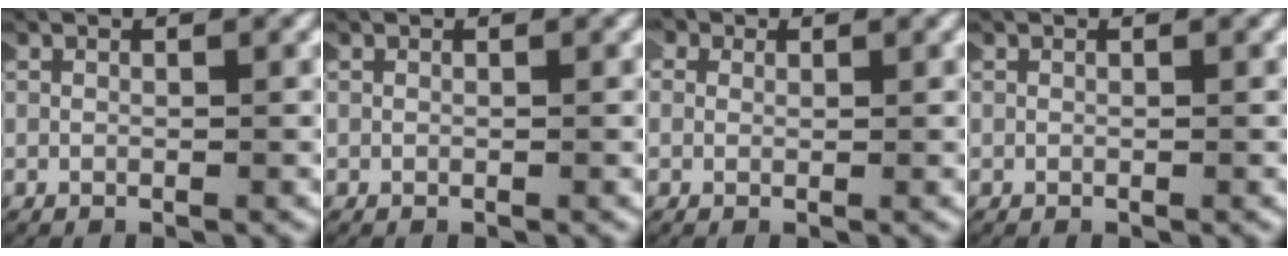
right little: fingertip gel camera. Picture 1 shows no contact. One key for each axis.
{"total": 0.0}
{"total": 1.9, "fx": 0.7, "fy": 1.7, "fz": 0.6, "tx": -0.023, "ty": -0.001, "tz": 0.004}
{"total": 0.0}